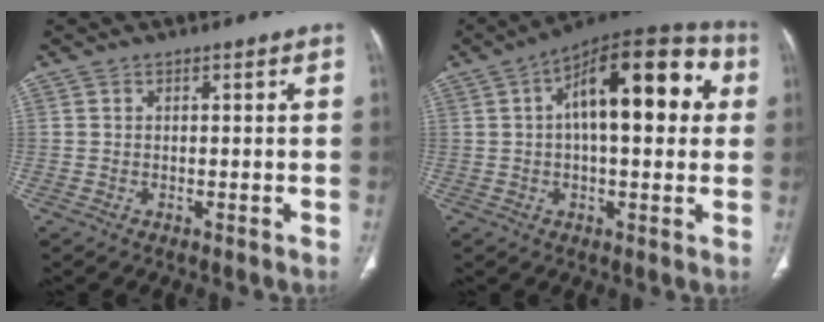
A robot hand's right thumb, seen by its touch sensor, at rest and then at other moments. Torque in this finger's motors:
{"motor_torque": [0.77, 1.82, 0.22, 0.19, 0.36]}